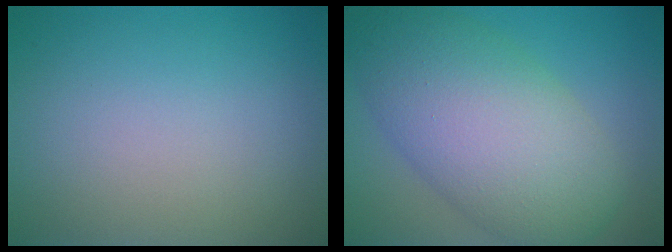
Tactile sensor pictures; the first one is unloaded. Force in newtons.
{"total": 10.9, "press": 10.9, "slide": 0.1}